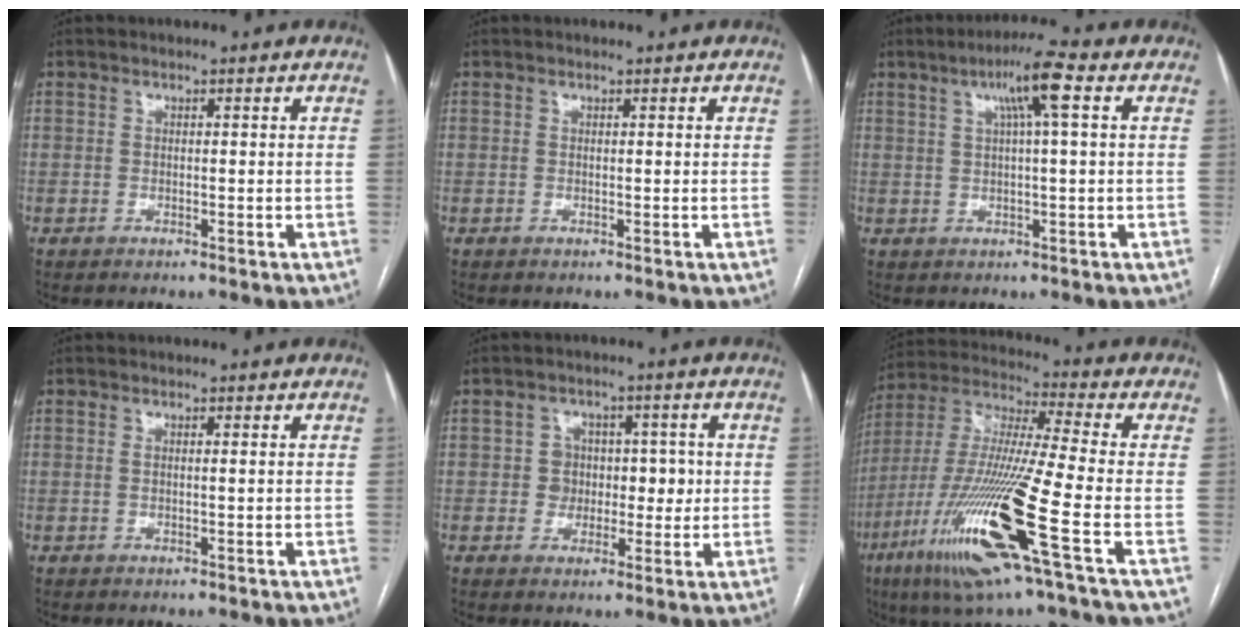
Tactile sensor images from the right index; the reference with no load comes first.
{"total": 0.0}
{"total": 6.6, "force": [2.5, -0.2, 6.1], "torque": [-0.105, 0.011, 0.039]}
{"total": 0.9, "force": [0.3, 0.0, 0.9], "torque": [-0.023, 0.000, 0.005]}
{"total": 5.1, "force": [0.2, 4.8, 1.7], "torque": [-0.004, 0.022, 0.006]}
{"total": 20.2, "force": [-8.0, 0.0, 18.5], "torque": [-0.405, -0.036, -0.158]}